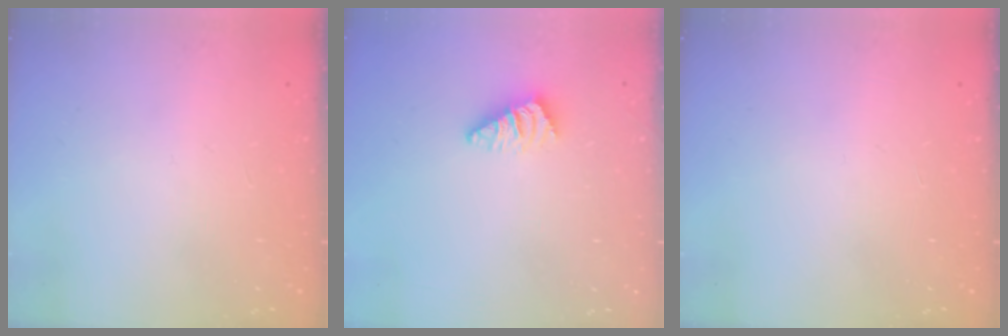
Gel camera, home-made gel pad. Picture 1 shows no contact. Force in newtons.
{"total": 1.1, "press": 1.0, "slide": 0.3}
{"total": 0.0}